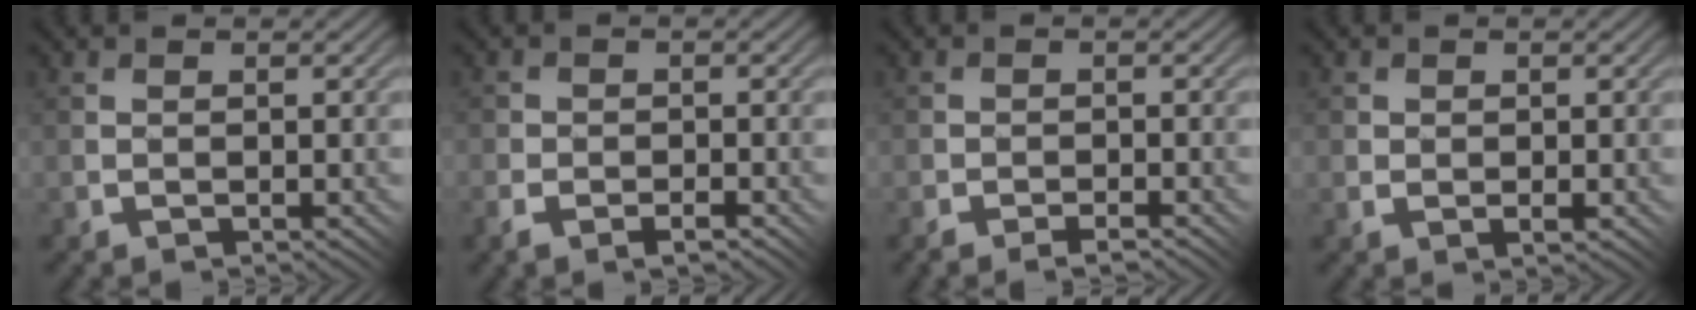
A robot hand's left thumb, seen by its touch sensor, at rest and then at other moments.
{"total": 4.0, "force": [-2.1, 2.8, 2.0], "torque": [-0.020, -0.006, -0.050]}
{"total": 2.0, "force": [-1.6, 0.8, 0.8], "torque": [-0.007, 0.002, -0.031]}
{"total": 1.4, "force": [0.3, 1.3, 0.6], "torque": [-0.005, -0.002, 0.007]}